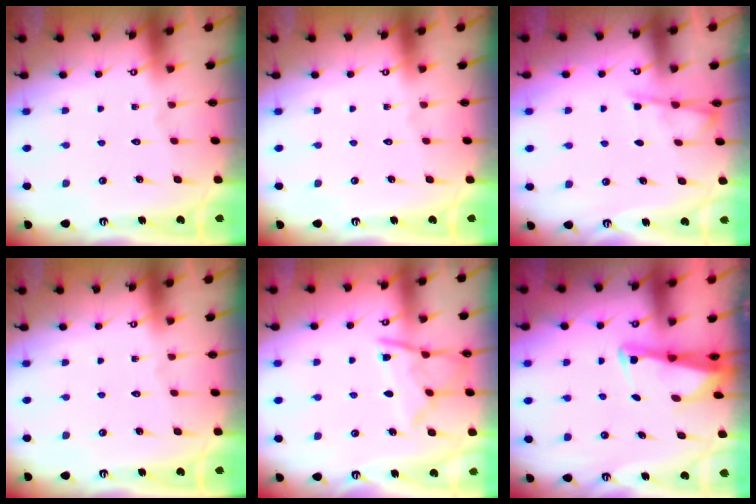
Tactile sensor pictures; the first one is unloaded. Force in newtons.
{"total": 0.0}
{"total": 5.0, "press": 4.9, "slide": 0.4}
{"total": 0.0}
{"total": 10.7, "press": 10.7, "slide": 1.0}
{"total": 2.4, "press": 2.4, "slide": 0.5}